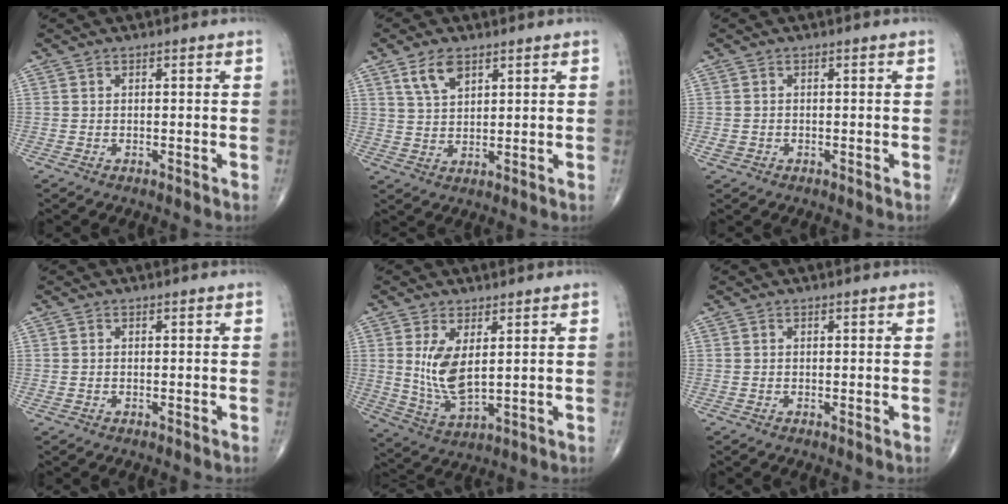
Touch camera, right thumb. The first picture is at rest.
{"total": 5.5, "force": [3.2, 2.8, 3.5], "torque": [-0.059, -0.015, 0.065]}
{"total": 1.2, "force": [-0.4, 1.1, 0.4], "torque": [-0.005, 0.006, -0.003]}
{"total": 0.0}
{"total": 8.5, "force": [1.9, 3.8, 7.4], "torque": [-0.145, -0.024, 0.051]}
{"total": 0.0}